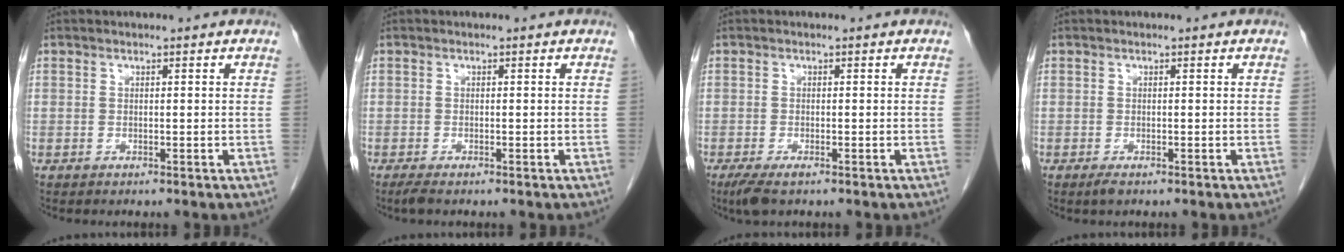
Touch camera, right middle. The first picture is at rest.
{"total": 1.3, "force": [-1.0, 0.2, 0.8], "torque": [-0.022, -0.005, -0.019]}
{"total": 2.6, "force": [-1.8, 0.6, 1.9], "torque": [-0.038, -0.008, -0.031]}
{"total": 1.1, "force": [-0.7, 0.3, 0.7], "torque": [-0.015, -0.002, -0.010]}